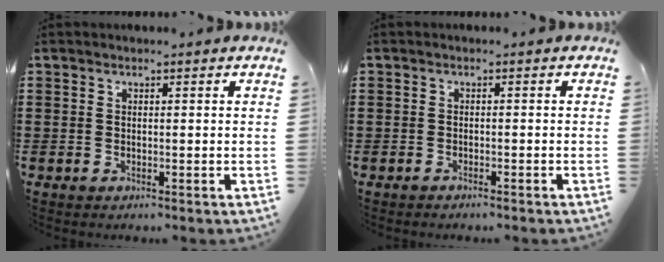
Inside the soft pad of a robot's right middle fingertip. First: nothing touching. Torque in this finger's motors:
{"motor_torque": [0.05, 0.04, -0.03, 0.00]}